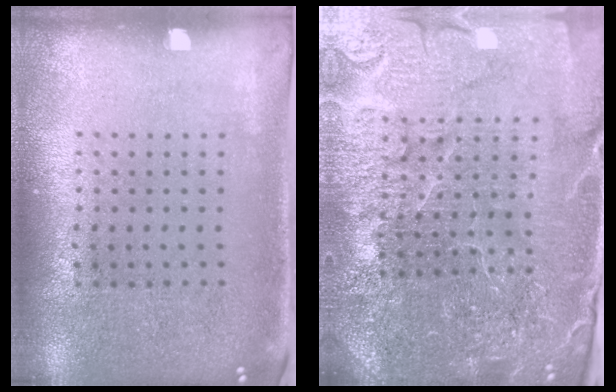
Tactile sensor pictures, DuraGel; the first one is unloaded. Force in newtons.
{"total": 5.6, "press": 5.1, "slide": 2.3}